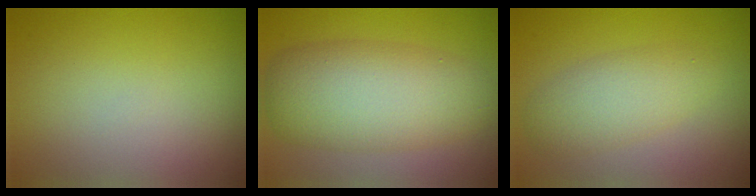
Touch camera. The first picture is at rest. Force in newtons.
{"total": 7.9, "press": 7.9, "slide": 0.0}
{"total": 3.6, "press": 3.6, "slide": 0.2}